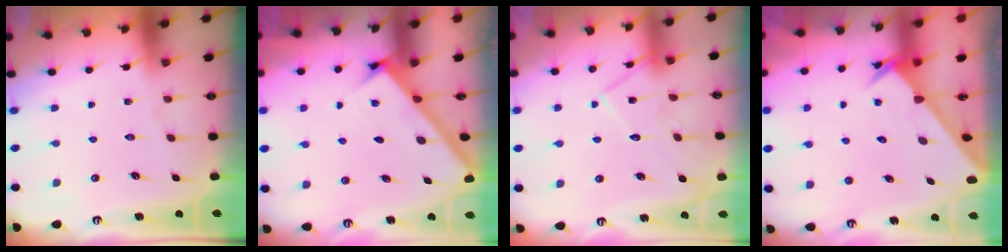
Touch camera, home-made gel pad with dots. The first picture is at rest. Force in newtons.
{"total": 2.7, "press": 2.6, "slide": 0.3}
{"total": 12.4, "press": 12.4, "slide": 0.3}
{"total": 2.7, "press": 2.7, "slide": 0.2}